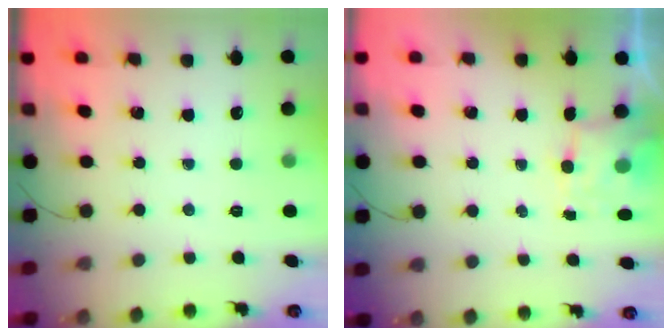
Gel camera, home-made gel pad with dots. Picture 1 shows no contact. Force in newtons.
{"total": 3.7, "press": 3.6, "slide": 0.9}